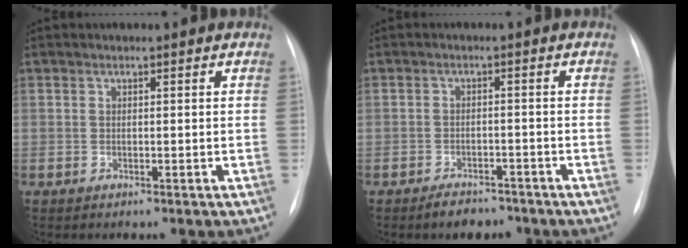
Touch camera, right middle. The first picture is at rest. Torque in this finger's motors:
{"motor_torque": [0.55, -0.52, 0.07, 0.07]}